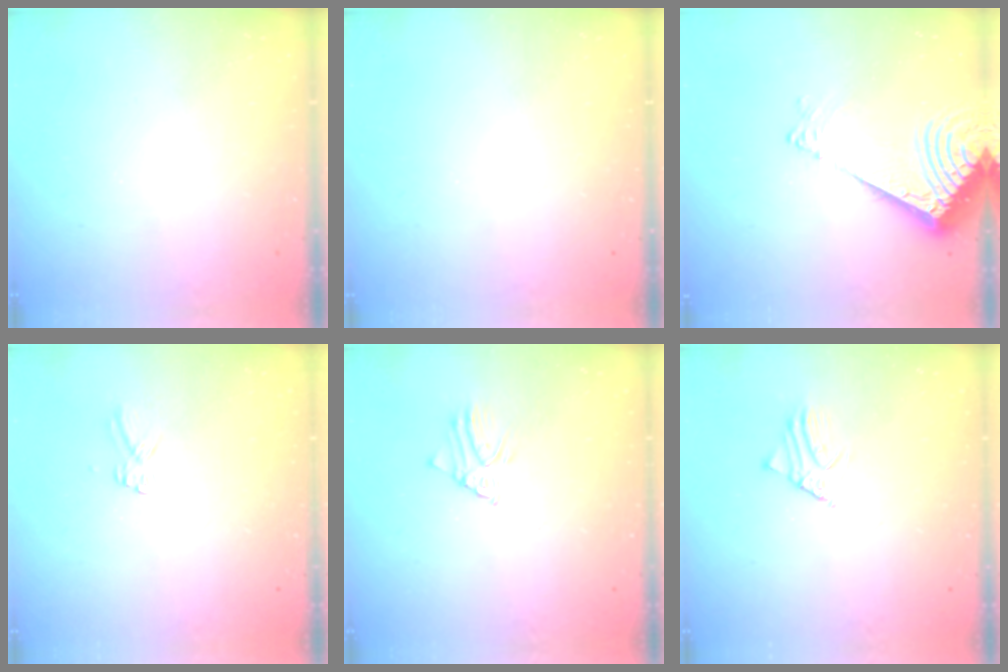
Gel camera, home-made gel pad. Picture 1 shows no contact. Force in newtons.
{"total": 0.0}
{"total": 11.1, "press": 11.0, "slide": 1.5}
{"total": 2.9, "press": 2.9, "slide": 0.2}
{"total": 2.3, "press": 2.3, "slide": 0.1}
{"total": 2.7, "press": 2.6, "slide": 0.2}